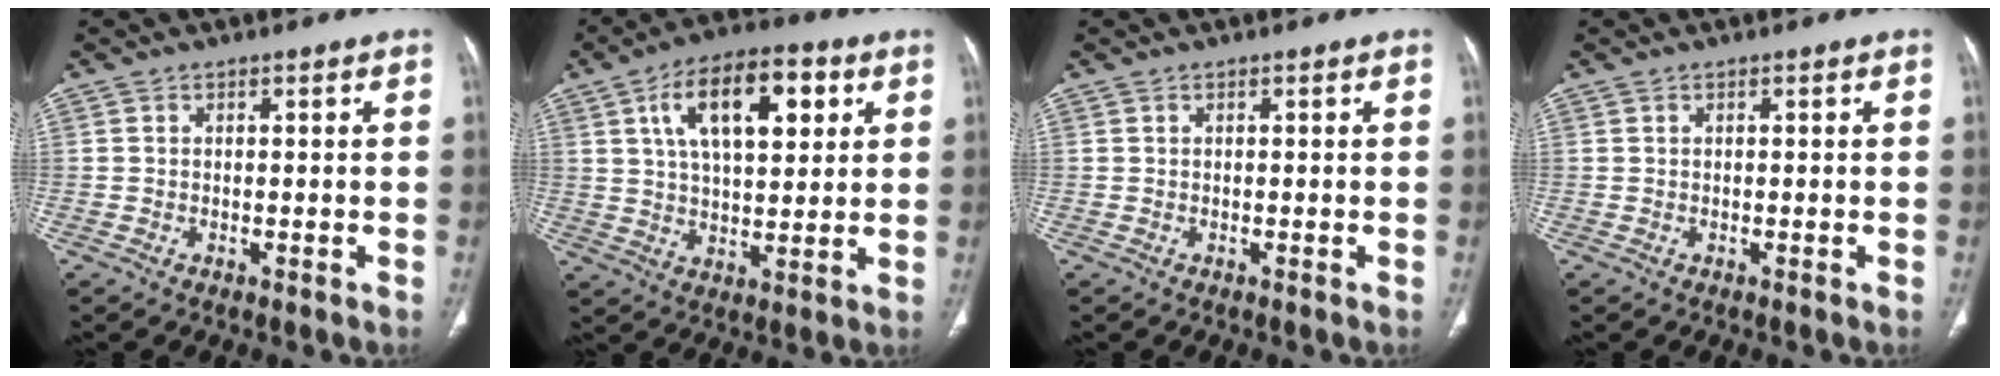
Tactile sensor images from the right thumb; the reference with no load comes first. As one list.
[{"total": 16.2, "force": [6.0, 7.8, 12.9], "torque": [-0.186, -0.003, 0.096]}, {"total": 0.0}, {"total": 0.0}]